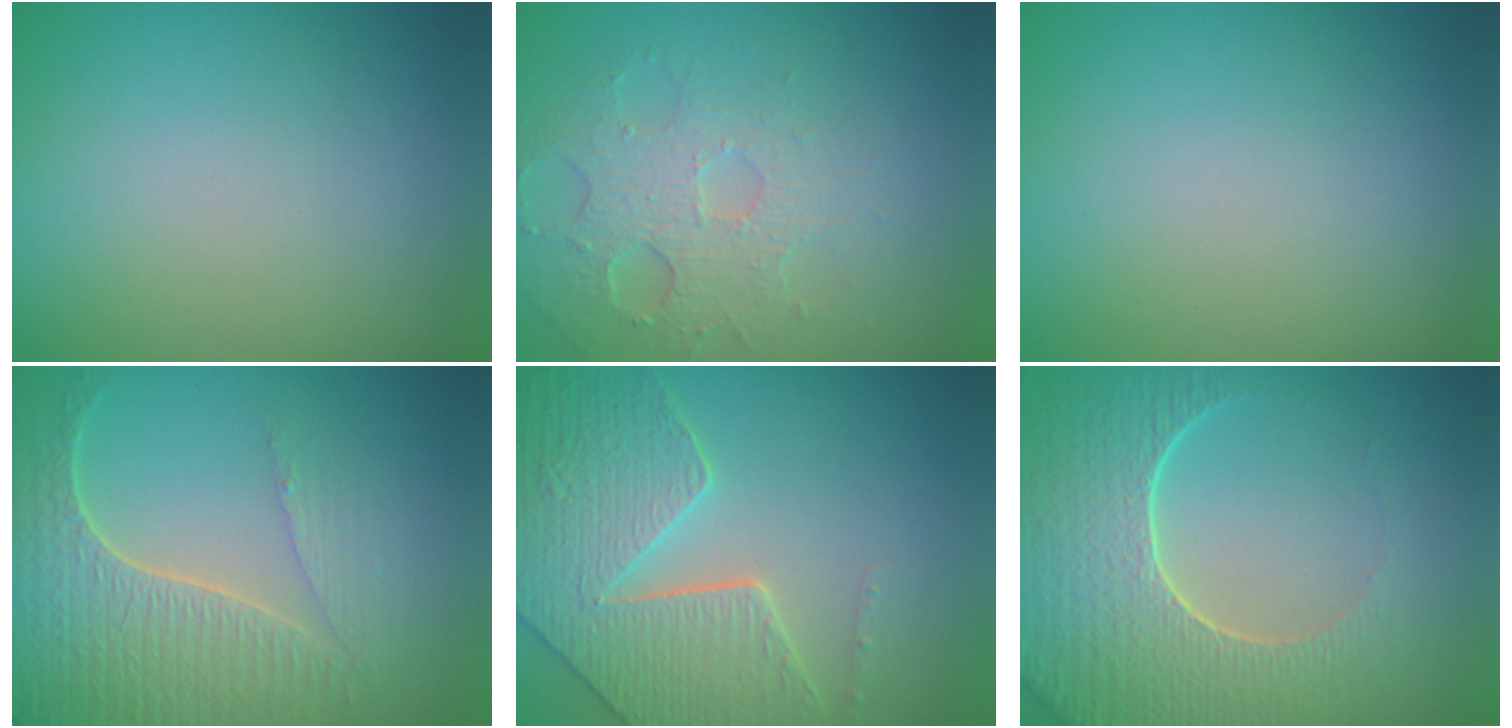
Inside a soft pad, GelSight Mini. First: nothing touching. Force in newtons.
{"total": 3.6, "press": 3.3, "slide": 1.4}
{"total": 0.0}
{"total": 5.8, "press": 4.8, "slide": 3.2}
{"total": 7.3, "press": 6.0, "slide": 4.2}
{"total": 7.3, "press": 5.8, "slide": 4.3}